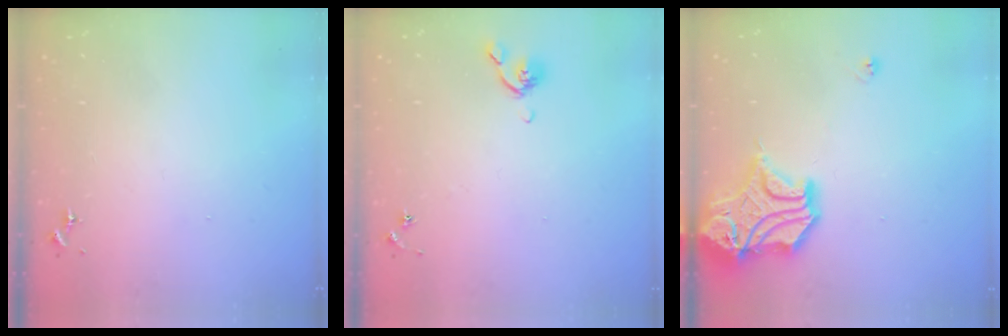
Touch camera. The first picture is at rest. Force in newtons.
{"total": 5.6, "press": 5.4, "slide": 1.3}
{"total": 16.3, "press": 16.1, "slide": 2.6}